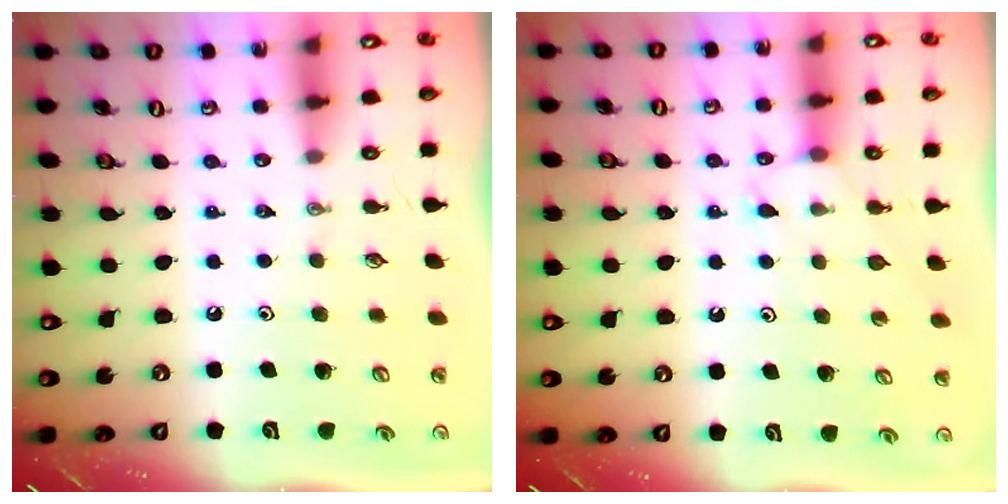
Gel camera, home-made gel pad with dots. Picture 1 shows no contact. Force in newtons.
{"total": 6.0, "press": 6.0, "slide": 0.7}